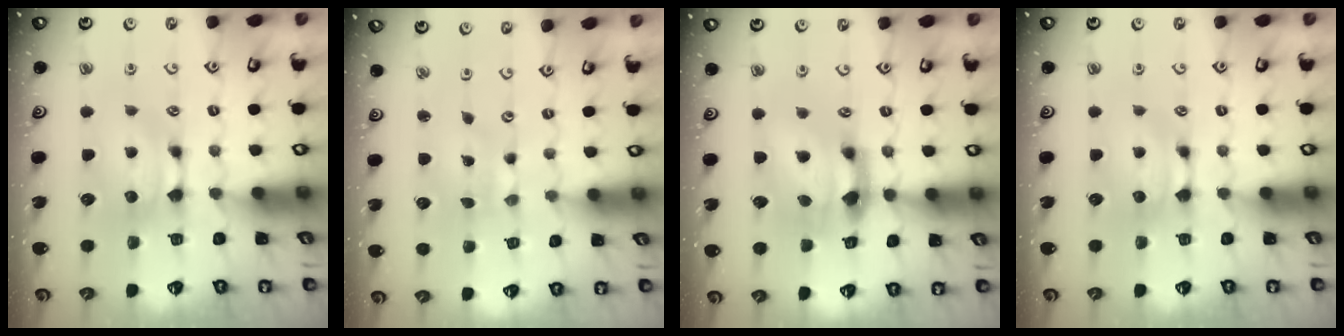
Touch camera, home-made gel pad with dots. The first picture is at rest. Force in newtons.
{"total": 5.4, "press": 5.4, "slide": 0.7}
{"total": 5.6, "press": 5.0, "slide": 2.5}
{"total": 0.0}